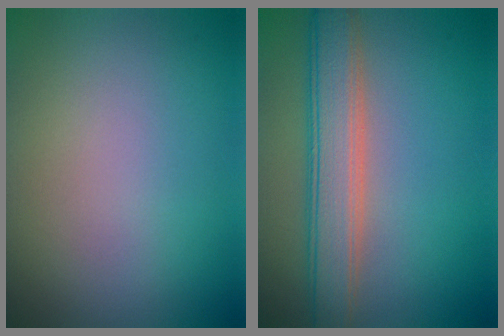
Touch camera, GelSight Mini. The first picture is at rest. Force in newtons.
{"total": 5.3, "press": 5.3, "slide": 0.4}